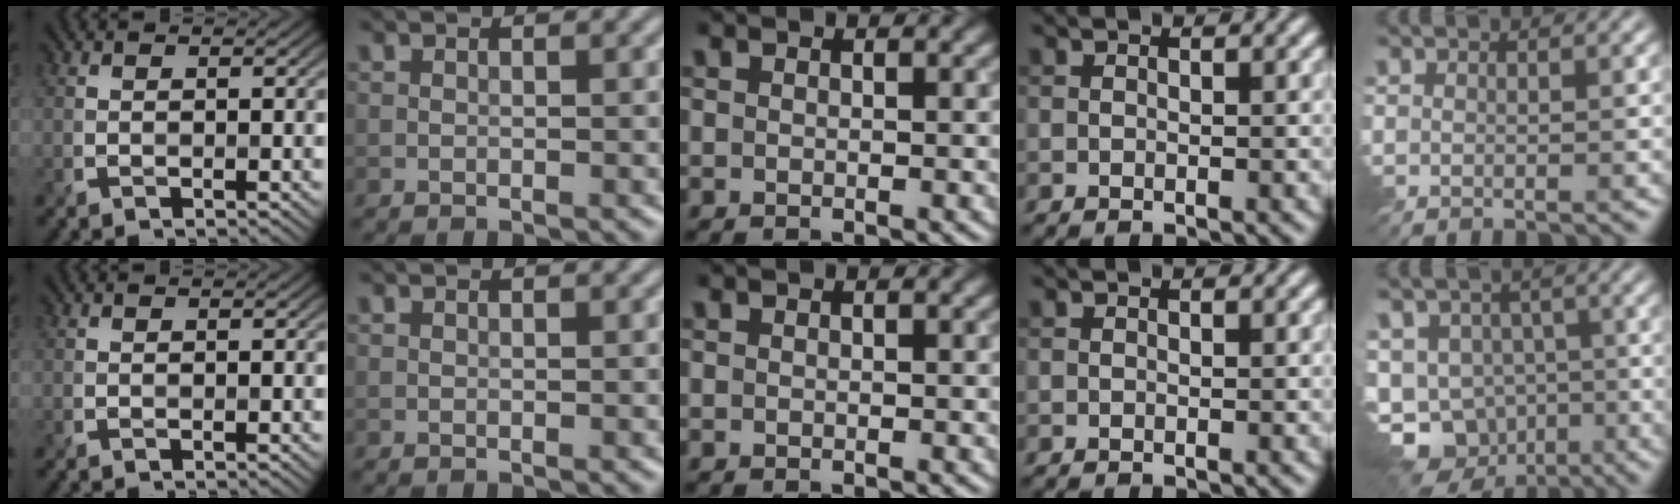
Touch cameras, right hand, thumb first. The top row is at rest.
{"little": {"total": 14.2, "force": [-6.8, 10.8, 6.2], "torque": [-0.132, -0.035, -0.096]}}